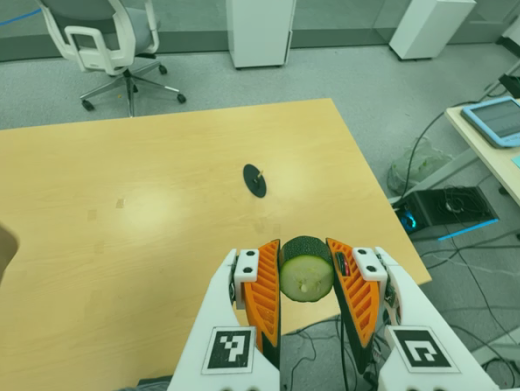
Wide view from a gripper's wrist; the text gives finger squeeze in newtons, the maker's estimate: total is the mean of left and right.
{"total": 11.0, "left": 10.0, "right": 12.0}